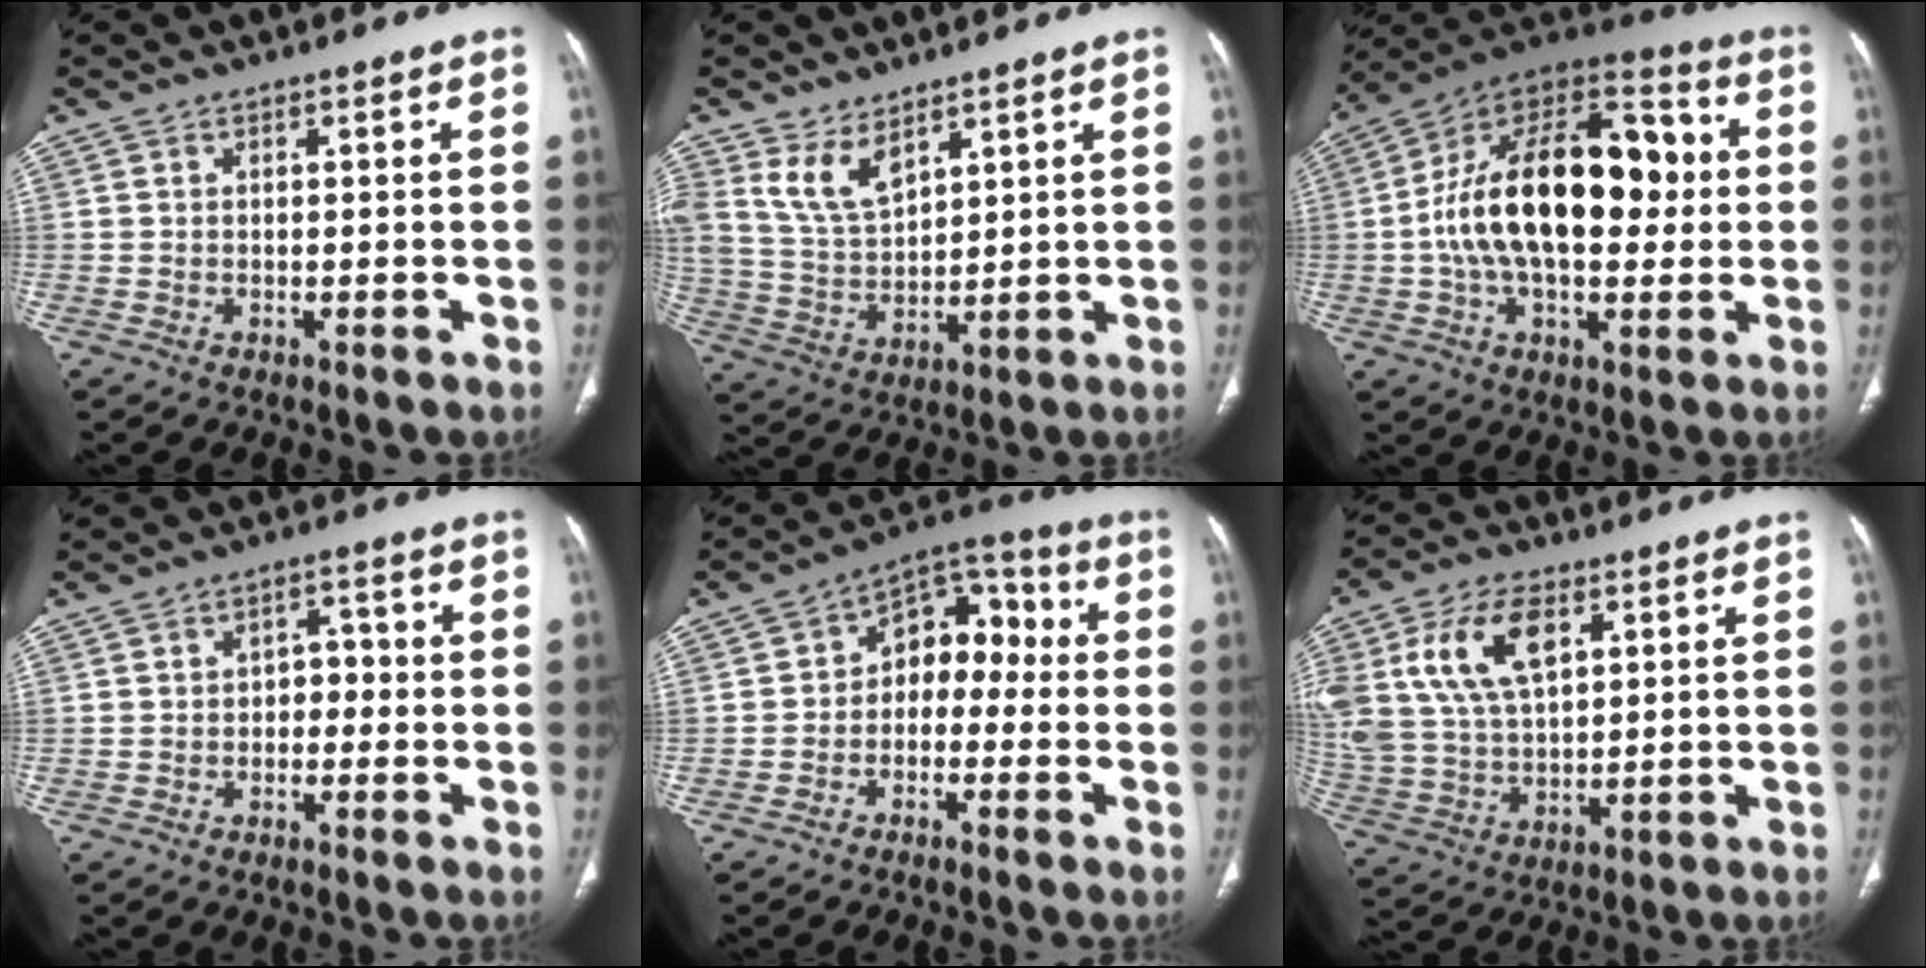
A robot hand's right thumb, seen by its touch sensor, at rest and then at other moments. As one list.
[{"total": 8.1, "force": [5.2, 4.0, 4.8], "torque": [-0.083, -0.030, 0.115]}, {"total": 26.7, "force": [1.3, 14.5, 22.4], "torque": [-0.354, 0.031, 0.014]}, {"total": 3.6, "force": [-0.6, 2.7, 2.4], "torque": [-0.013, 0.017, -0.016]}, {"total": 10.0, "force": [-0.9, 7.1, 6.9], "torque": [-0.057, 0.049, -0.033]}, {"total": 16.0, "force": [6.0, 8.9, 11.9], "torque": [-0.230, -0.007, 0.122]}]